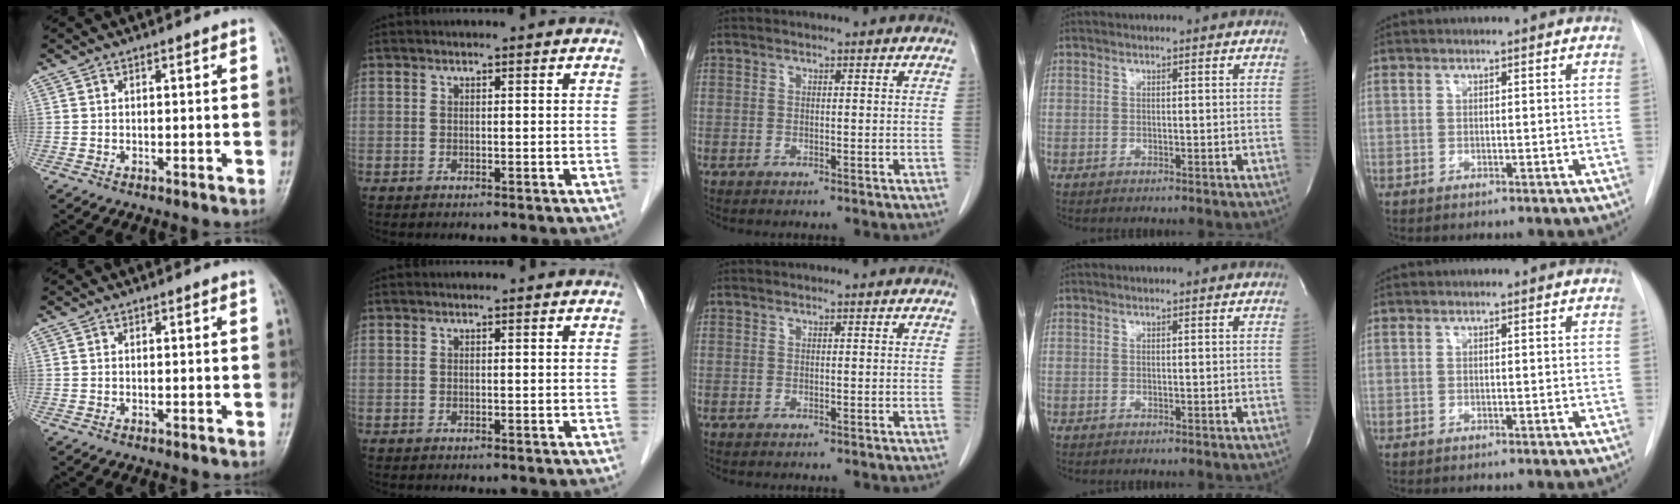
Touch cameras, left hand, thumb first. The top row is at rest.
{}